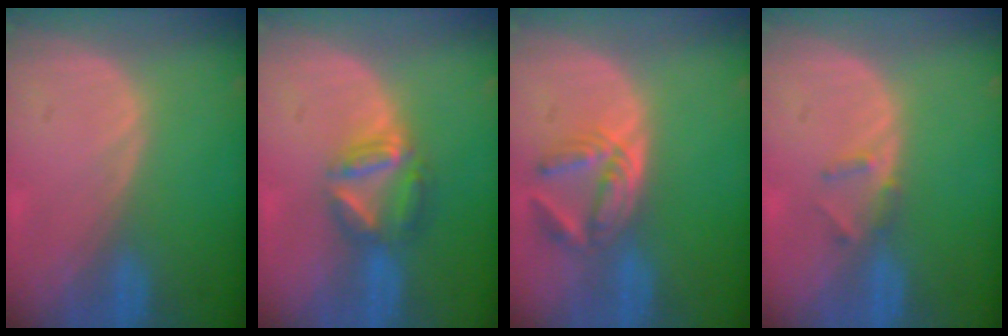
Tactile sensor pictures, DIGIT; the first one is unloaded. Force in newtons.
{"total": 6.2, "press": 5.6, "slide": 2.7}
{"total": 5.6, "press": 5.3, "slide": 1.7}
{"total": 1.9, "press": 1.7, "slide": 0.9}